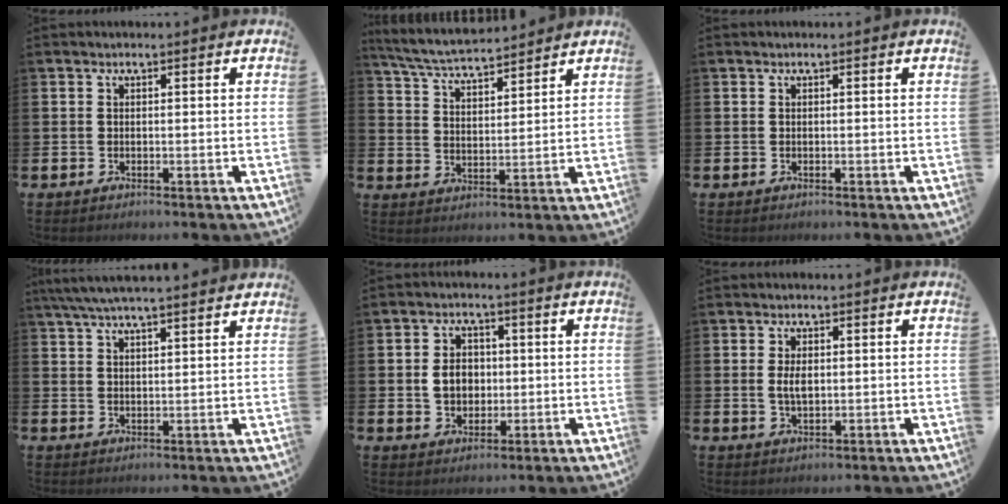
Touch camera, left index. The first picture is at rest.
{"total": 5.8, "force": [5.6, 0.6, 1.3], "torque": [-0.051, -0.030, 0.100]}
{"total": 0.0}
{"total": 5.2, "force": [4.8, 0.2, 2.1], "torque": [-0.051, -0.012, 0.086]}
{"total": 4.5, "force": [0.1, 3.7, 2.5], "torque": [-0.041, 0.007, -0.005]}
{"total": 3.0, "force": [0.3, 1.6, 2.5], "torque": [-0.043, 0.004, 0.002]}